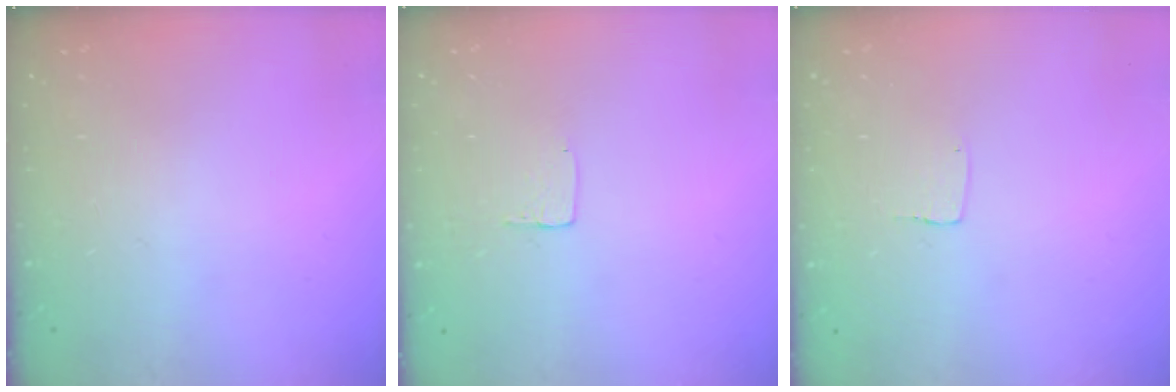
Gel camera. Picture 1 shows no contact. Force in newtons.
{"total": 3.7, "press": 3.7, "slide": 0.1}
{"total": 3.8, "press": 3.8, "slide": 0.1}